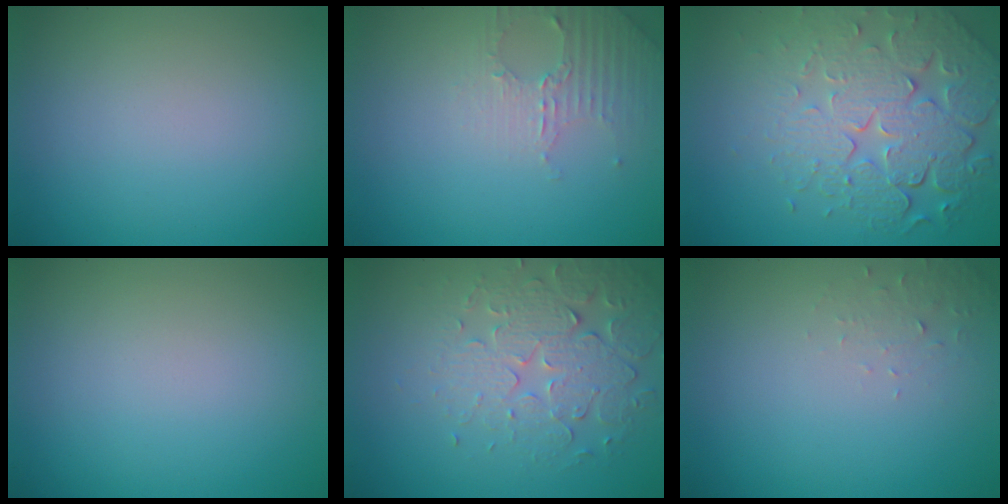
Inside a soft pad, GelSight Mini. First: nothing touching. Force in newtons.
{"total": 2.6, "press": 2.5, "slide": 0.7}
{"total": 7.9, "press": 5.6, "slide": 5.5}
{"total": 0.0}
{"total": 4.4, "press": 4.1, "slide": 1.7}
{"total": 1.2, "press": 1.2, "slide": 0.1}